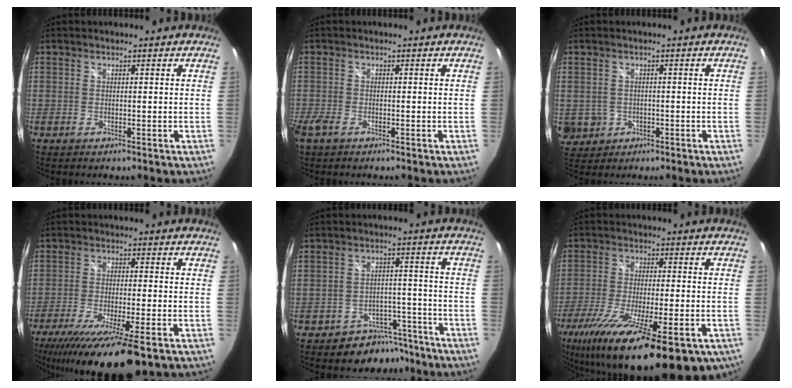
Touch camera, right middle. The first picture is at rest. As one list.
[{"total": 2.9, "force": [-1.9, 1.4, 1.8], "torque": [-0.043, -0.009, -0.038]}, {"total": 6.3, "force": [-1.0, 5.9, 2.1], "torque": [-0.061, 0.000, 0.002]}, {"total": 16.0, "force": [-11.0, 1.4, 11.5], "torque": [-0.217, -0.061, -0.180]}, {"total": 7.9, "force": [-6.5, 4.4, 0.8], "torque": [-0.015, 0.026, -0.079]}, {"total": 24.9, "force": [-15.3, 6.8, 18.4], "torque": [-0.330, -0.077, -0.236]}]